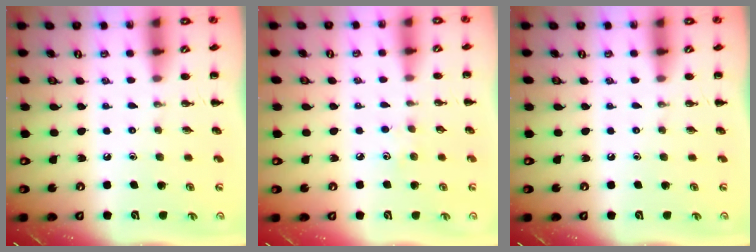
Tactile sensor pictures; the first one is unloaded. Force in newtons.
{"total": 2.9, "press": 2.9, "slide": 0.6}
{"total": 0.0}